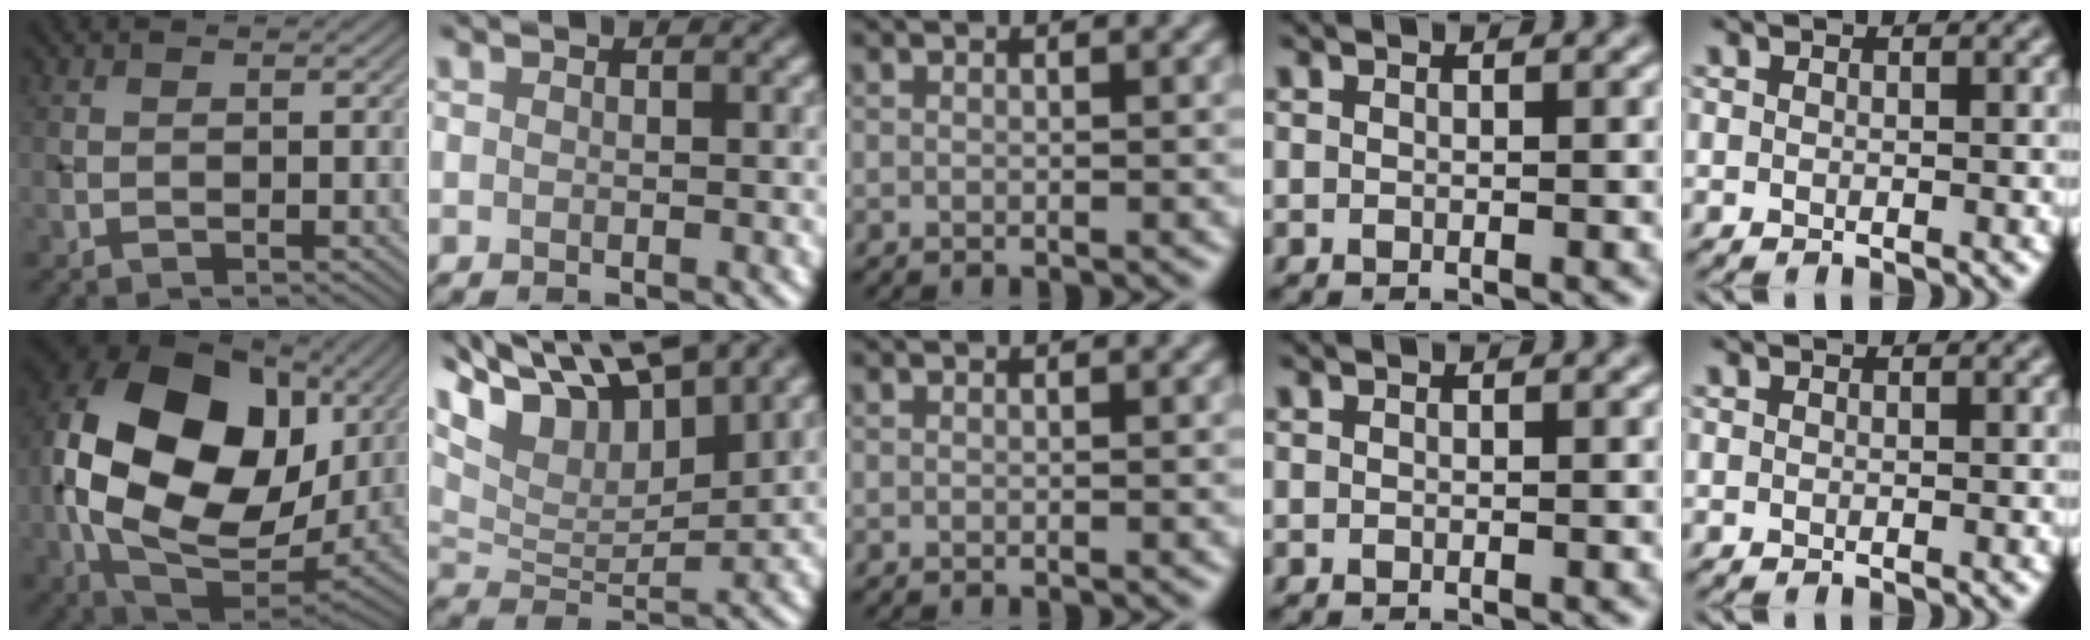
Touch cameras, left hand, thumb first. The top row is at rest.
{"thumb": {"total": 21.7, "force": [3.6, 15.2, 15.1], "torque": [-0.354, -0.005, 0.077]}, "index": {"total": 10.7, "force": [7.8, 3.2, 6.6], "torque": [-0.125, 0.015, 0.136]}}